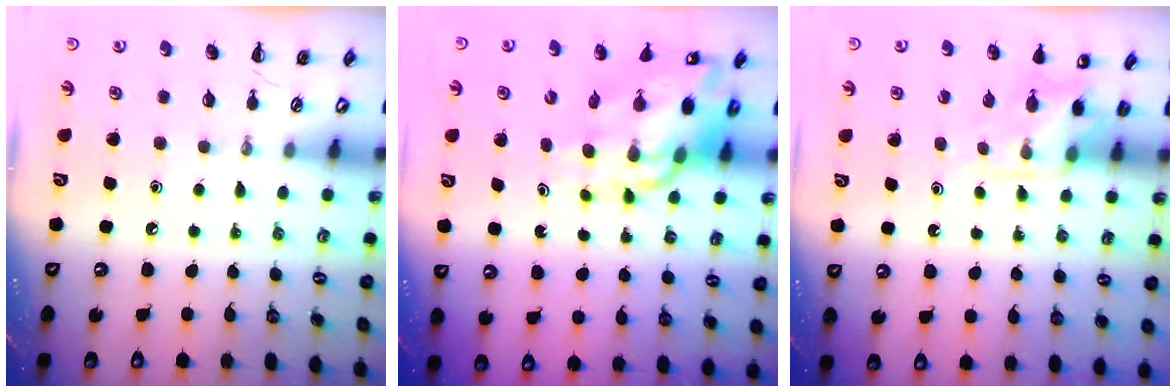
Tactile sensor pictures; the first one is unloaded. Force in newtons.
{"total": 13.0, "press": 12.4, "slide": 3.8}
{"total": 4.0, "press": 3.8, "slide": 1.0}